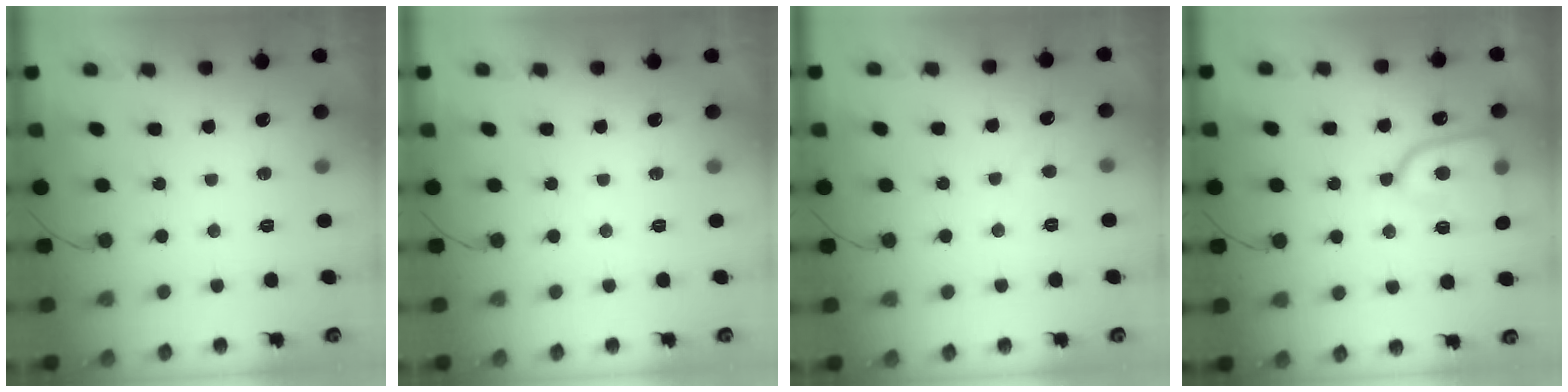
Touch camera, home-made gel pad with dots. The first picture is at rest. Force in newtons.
{"total": 0.0}
{"total": 2.6, "press": 2.6, "slide": 0.2}
{"total": 13.5, "press": 13.5, "slide": 1.3}